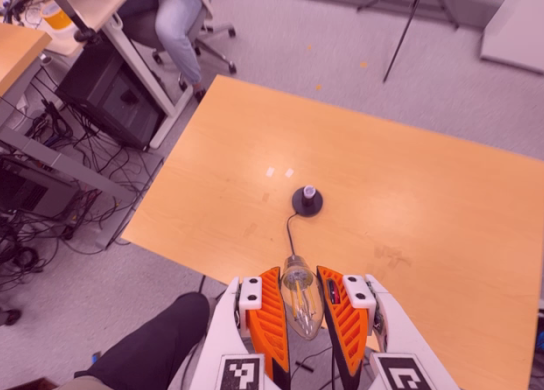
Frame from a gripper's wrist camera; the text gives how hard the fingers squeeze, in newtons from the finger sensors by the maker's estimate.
{"total": 19.2, "left": 20.7, "right": 17.7}